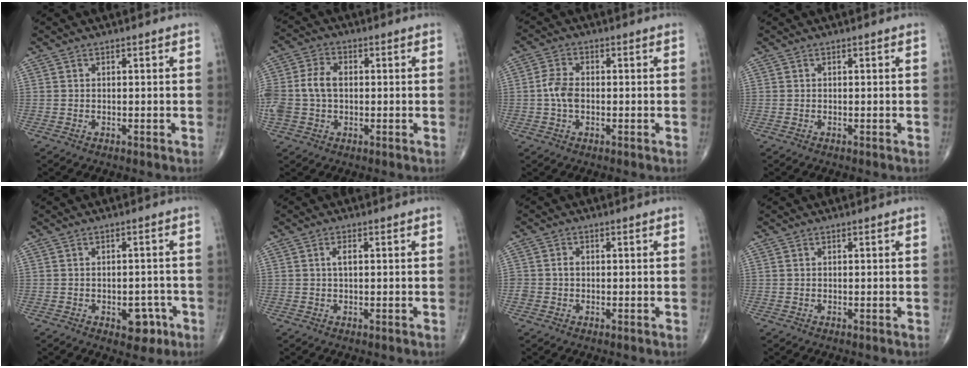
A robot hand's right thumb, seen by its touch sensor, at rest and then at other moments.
{"total": 9.6, "force": [-0.2, 6.7, 6.9], "torque": [-0.156, 0.026, -0.004]}
{"total": 4.4, "force": [-0.5, 2.7, 3.4], "torque": [-0.075, 0.009, -0.017]}
{"total": 0.0}
{"total": 5.1, "force": [-2.3, 3.1, 3.4], "torque": [-0.018, 0.014, -0.024]}
{"total": 1.6, "force": [0.3, 0.6, 1.4], "torque": [-0.027, 0.001, 0.004]}
{"total": 1.8, "force": [-0.2, 1.6, 0.9], "torque": [-0.007, 0.004, -0.004]}
{"total": 0.0}